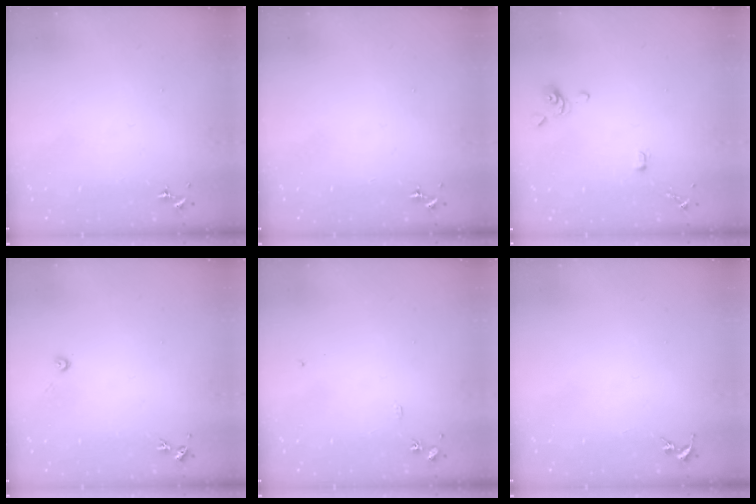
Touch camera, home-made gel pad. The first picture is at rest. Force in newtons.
{"total": 0.0}
{"total": 3.3, "press": 3.2, "slide": 0.7}
{"total": 4.3, "press": 4.2, "slide": 0.6}
{"total": 5.7, "press": 5.7, "slide": 0.7}
{"total": 0.0}